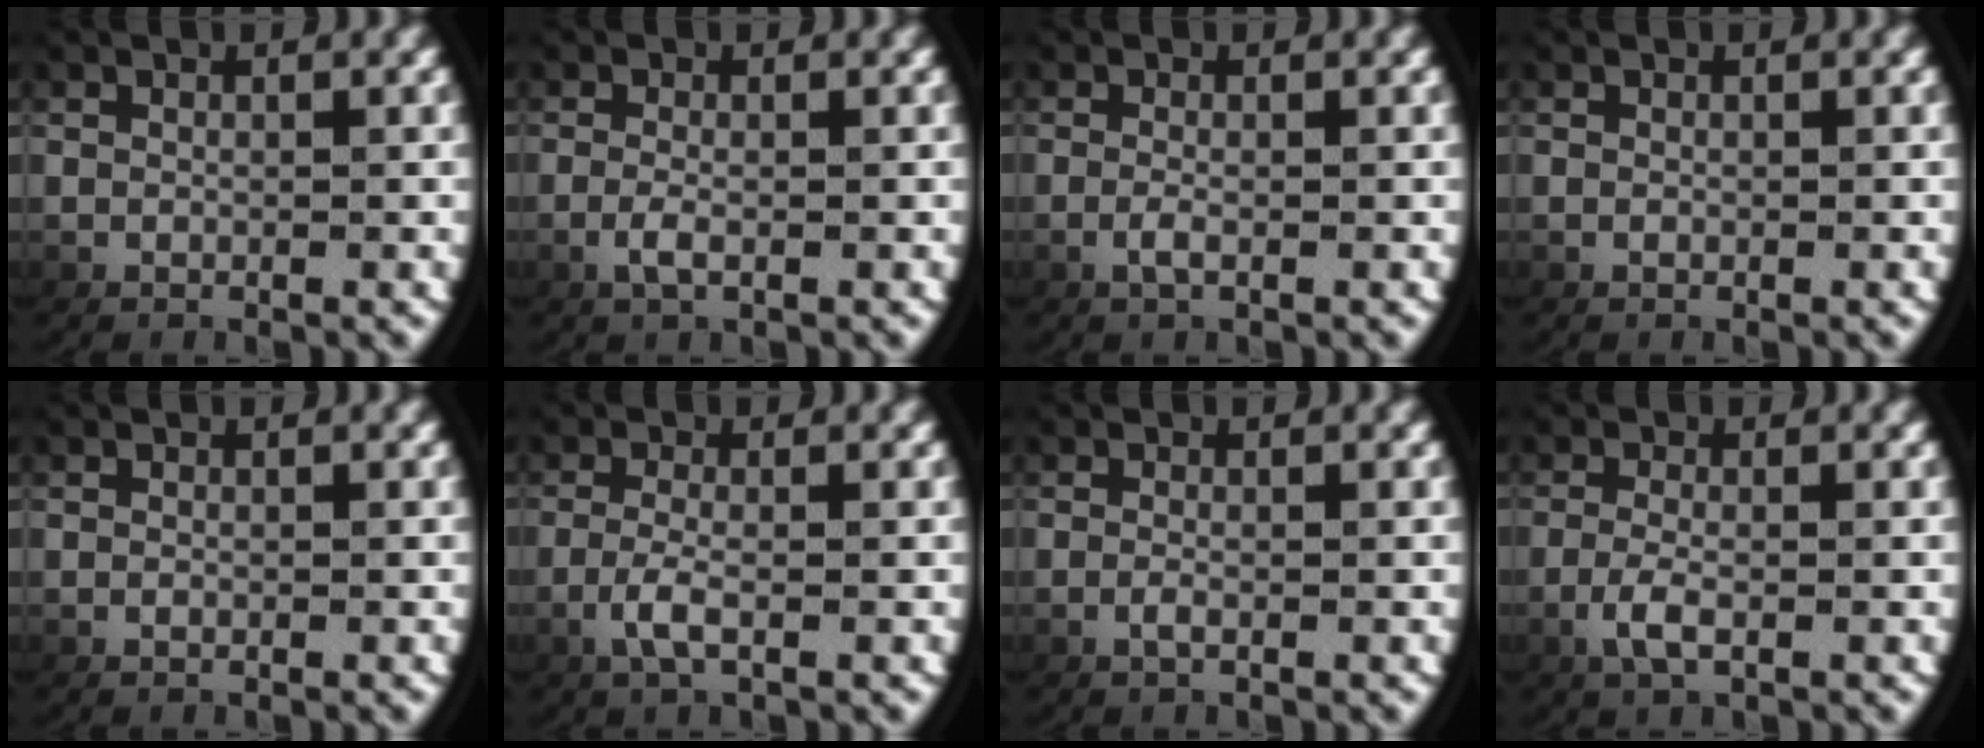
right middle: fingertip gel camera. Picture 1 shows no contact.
{"total": 1.2, "force": [-0.6, -0.1, 1.1], "torque": [-0.037, -0.016, -0.001]}
{"total": 1.0, "force": [-0.6, -0.3, 0.8], "torque": [-0.031, -0.014, -0.002]}
{"total": 0.0}
{"total": 0.0}
{"total": 1.9, "force": [-0.7, -0.2, 1.8], "torque": [-0.051, -0.017, -0.002]}
{"total": 0.8, "force": [-0.6, -0.2, 0.5], "torque": [-0.024, -0.013, -0.003]}
{"total": 1.9, "force": [-0.7, 0.1, 1.8], "torque": [-0.052, -0.017, -0.003]}